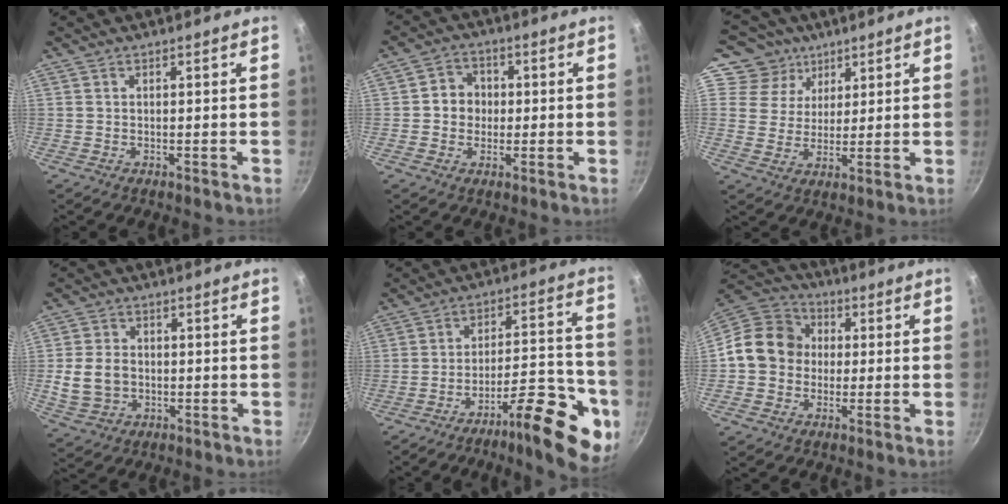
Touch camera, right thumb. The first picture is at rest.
{"total": 5.5, "force": [0.1, 5.0, 2.2], "torque": [-0.002, 0.009, -0.007]}
{"total": 8.7, "force": [4.9, 6.9, 2.1], "torque": [-0.002, -0.018, 0.080]}
{"total": 8.0, "force": [-0.7, 6.6, 4.6], "torque": [-0.073, 0.008, -0.007]}
{"total": 14.5, "force": [-7.0, 4.2, 12.0], "torque": [-0.142, 0.040, -0.101]}
{"total": 12.7, "force": [0.1, 11.3, 6.0], "torque": [-0.070, 0.027, -0.019]}